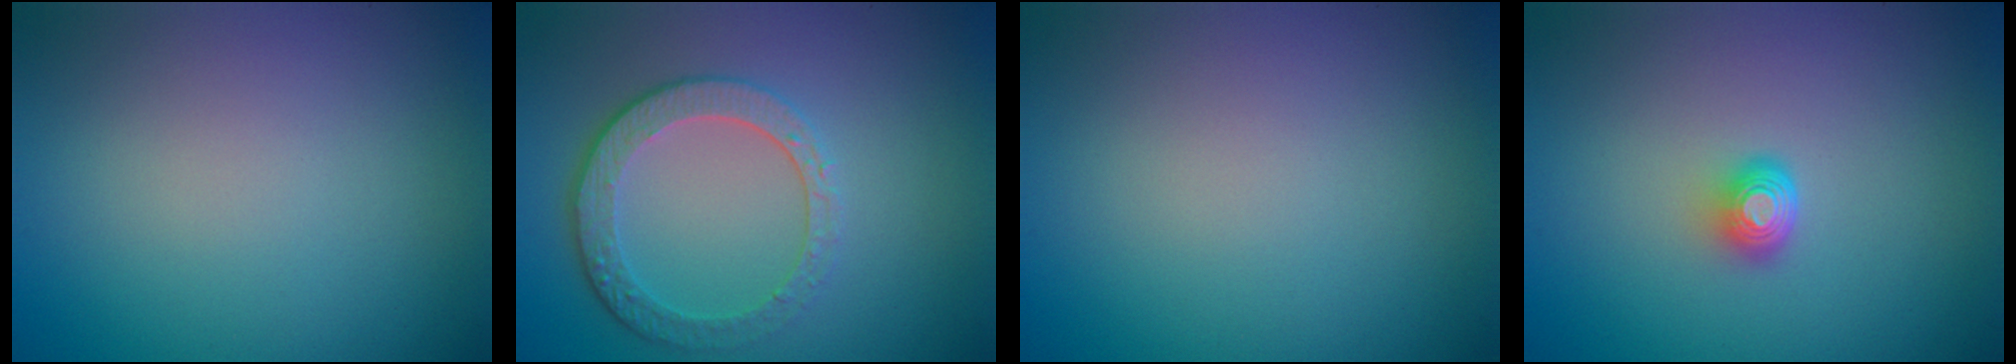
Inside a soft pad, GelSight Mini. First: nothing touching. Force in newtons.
{"total": 4.6, "press": 3.4, "slide": 3.1}
{"total": 0.0}
{"total": 2.0, "press": 1.3, "slide": 1.5}